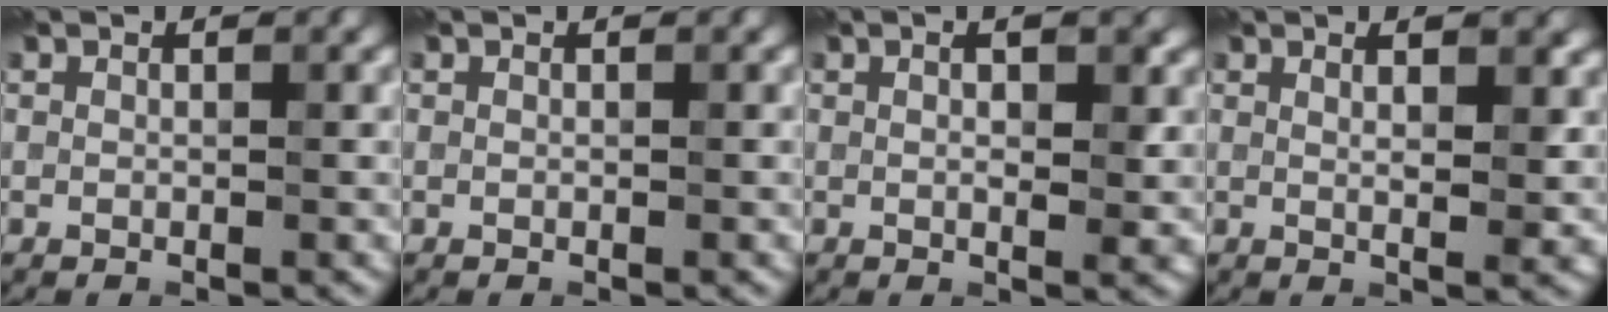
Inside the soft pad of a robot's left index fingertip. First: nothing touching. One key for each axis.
{"total": 0.0}
{"total": 3.2, "fx": 0.7, "fy": 0.9, "fz": 3.0, "tx": -0.036, "ty": -0.002, "tz": 0.006}
{"total": 4.5, "fx": 1.9, "fy": 1.7, "fz": 3.8, "tx": -0.030, "ty": 0.011, "tz": 0.008}